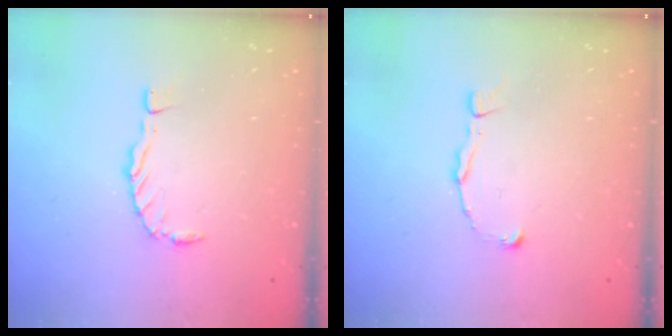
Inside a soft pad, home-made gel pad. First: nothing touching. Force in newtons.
{"total": 1.8, "press": 1.8, "slide": 0.1}